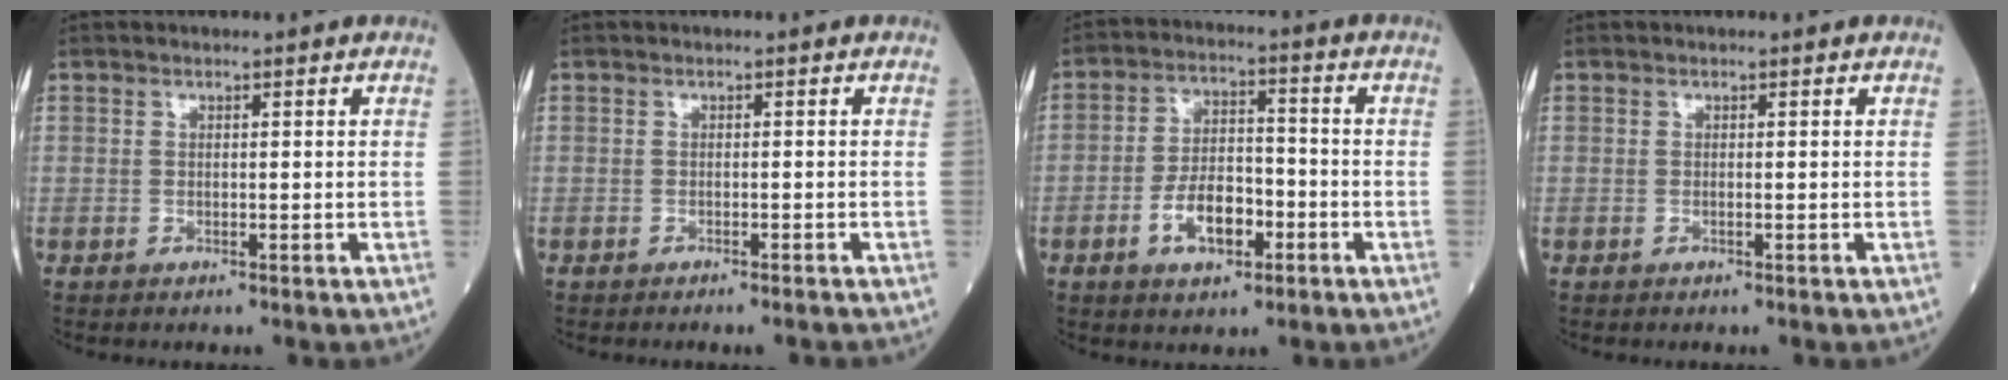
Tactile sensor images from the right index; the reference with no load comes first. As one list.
[{"total": 2.2, "force": [-2.0, -0.2, 0.9], "torque": [-0.010, -0.001, -0.025]}, {"total": 7.9, "force": [-3.2, 3.8, 6.1], "torque": [-0.117, 0.011, -0.057]}, {"total": 0.0}]